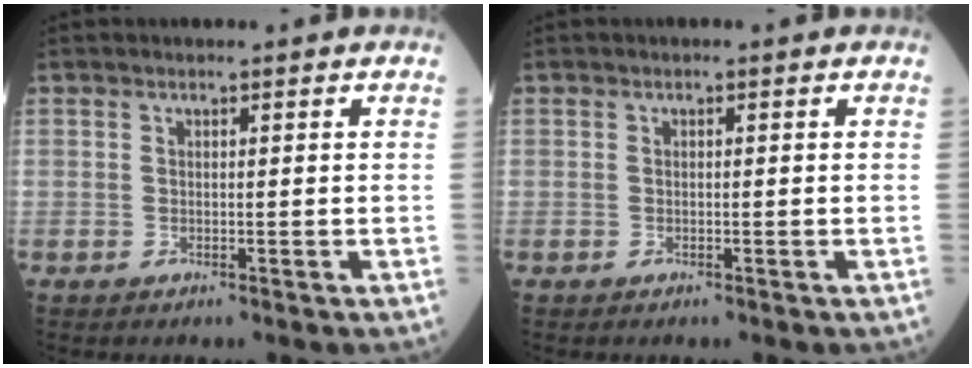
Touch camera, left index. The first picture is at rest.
{"total": 0.0}